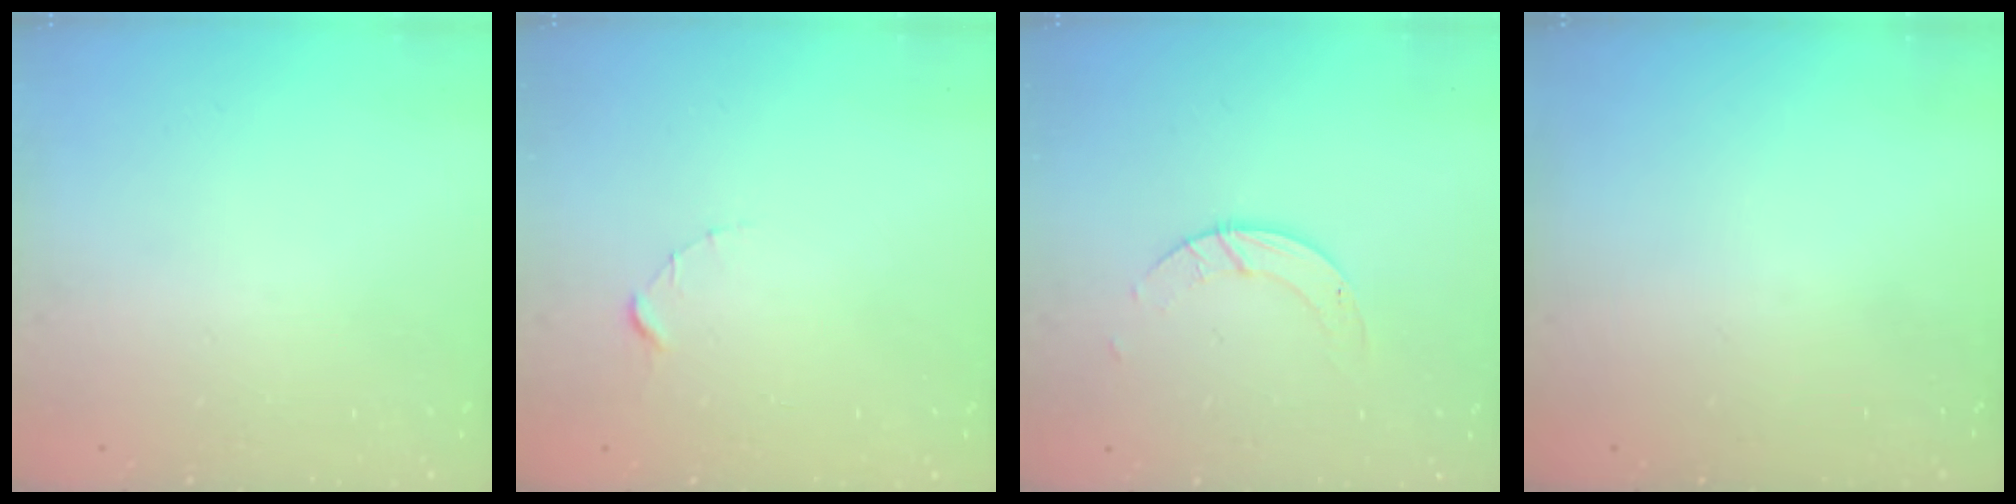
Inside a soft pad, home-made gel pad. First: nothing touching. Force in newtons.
{"total": 1.5, "press": 1.5, "slide": 0.2}
{"total": 3.6, "press": 3.6, "slide": 0.2}
{"total": 0.0}